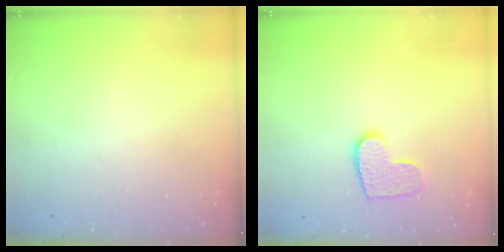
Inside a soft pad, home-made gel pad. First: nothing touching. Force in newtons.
{"total": 9.8, "press": 9.8, "slide": 0.3}